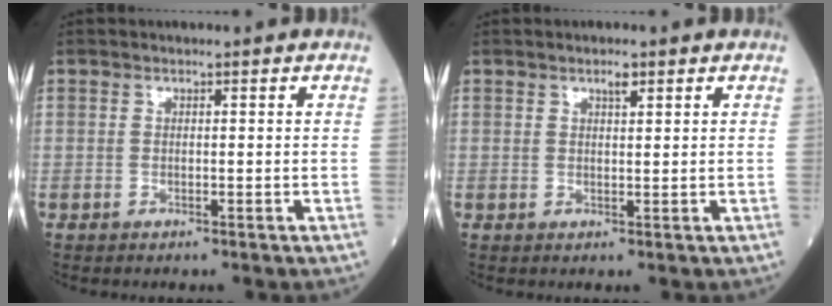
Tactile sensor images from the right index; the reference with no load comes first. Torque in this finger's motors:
{"motor_torque": [0.08, 0.05, 0.08, 0.01]}